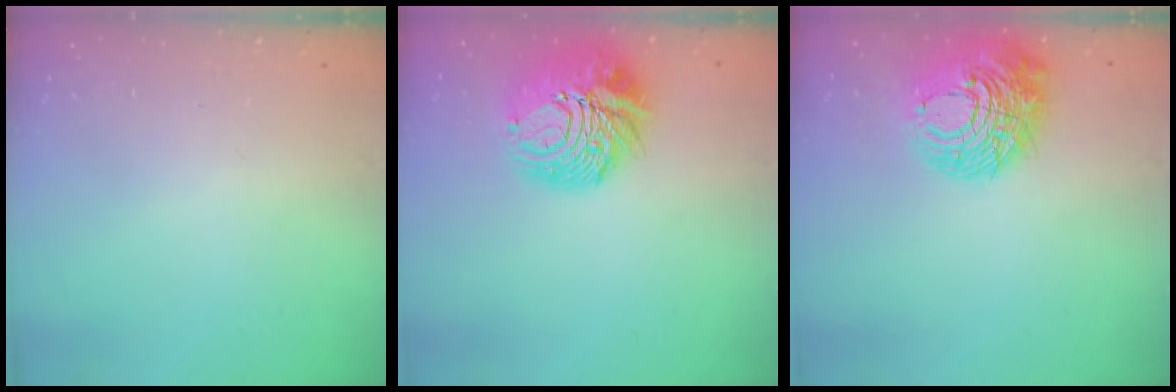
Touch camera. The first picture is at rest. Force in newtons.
{"total": 15.1, "press": 15.0, "slide": 1.5}
{"total": 15.2, "press": 15.1, "slide": 1.2}